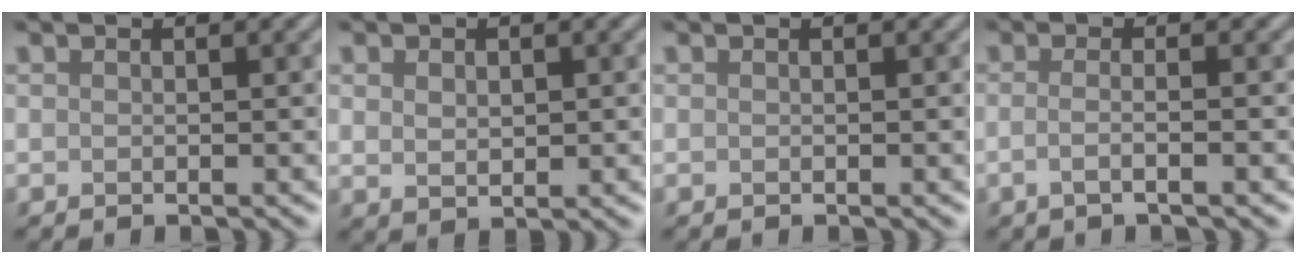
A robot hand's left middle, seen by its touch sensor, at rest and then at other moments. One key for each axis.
{"total": 1.7, "fx": 0.5, "fy": 1.2, "fz": 1.1, "tx": -0.021, "ty": -0.002, "tz": 0.013}
{"total": 0.0}
{"total": 2.4, "fx": -0.5, "fy": 1.0, "fz": 2.2, "tx": -0.022, "ty": -0.005, "tz": -0.021}